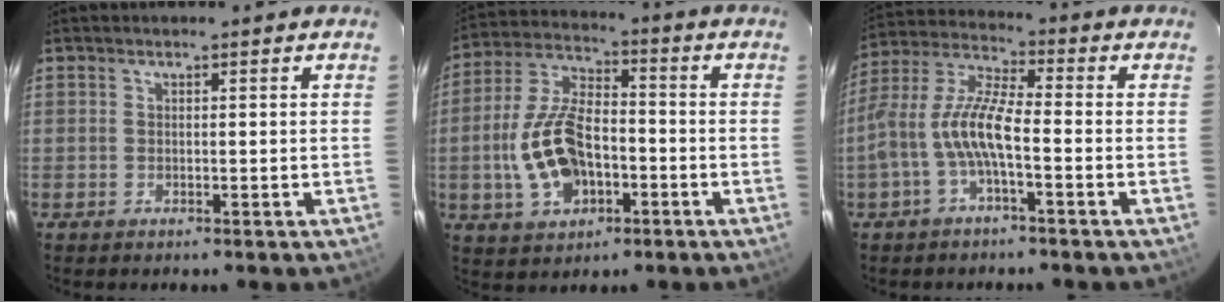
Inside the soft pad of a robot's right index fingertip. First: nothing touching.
{"total": 14.4, "force": [-3.6, 8.1, 11.3], "torque": [-0.242, 0.011, -0.058]}
{"total": 9.7, "force": [-2.8, 2.3, 9.0], "torque": [-0.202, 0.012, -0.052]}